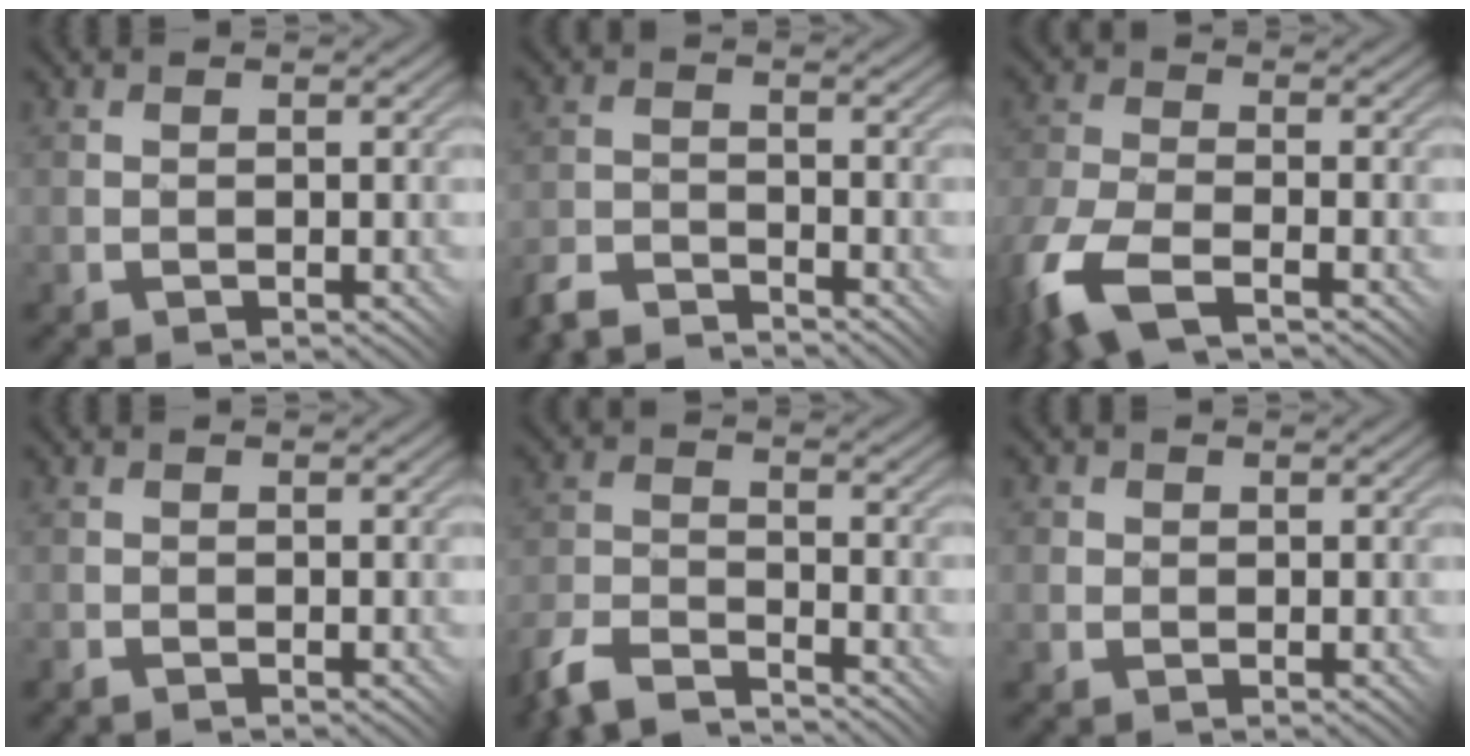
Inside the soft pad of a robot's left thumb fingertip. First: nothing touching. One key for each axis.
{"total": 5.0, "fx": -4.7, "fy": 1.1, "fz": 1.2, "tx": -0.025, "ty": 0.000, "tz": -0.104}
{"total": 9.9, "fx": -6.3, "fy": 4.4, "fz": 6.3, "tx": -0.156, "ty": -0.024, "tz": -0.124}
{"total": 0.8, "fx": -0.7, "fy": 0.2, "fz": 0.0, "tx": 0.000, "ty": 0.001, "tz": -0.019}
{"total": 7.2, "fx": -6.5, "fy": 1.8, "fz": 2.6, "tx": -0.059, "ty": -0.002, "tz": -0.143}
{"total": 2.8, "fx": 0.5, "fy": 2.7, "fz": 0.4, "tx": -0.004, "ty": 0.011, "tz": -0.006}